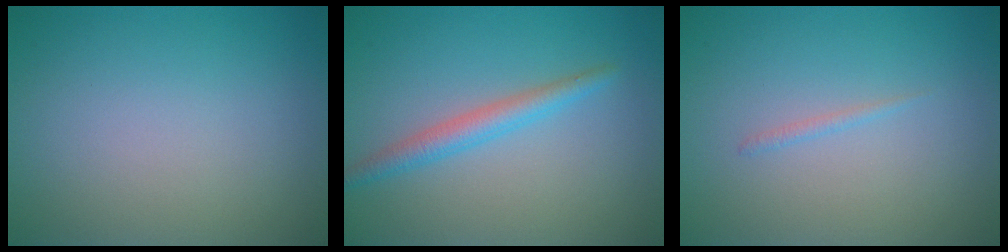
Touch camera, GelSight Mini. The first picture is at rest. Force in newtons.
{"total": 2.4, "press": 2.4, "slide": 0.1}
{"total": 0.6, "press": 0.5, "slide": 0.1}